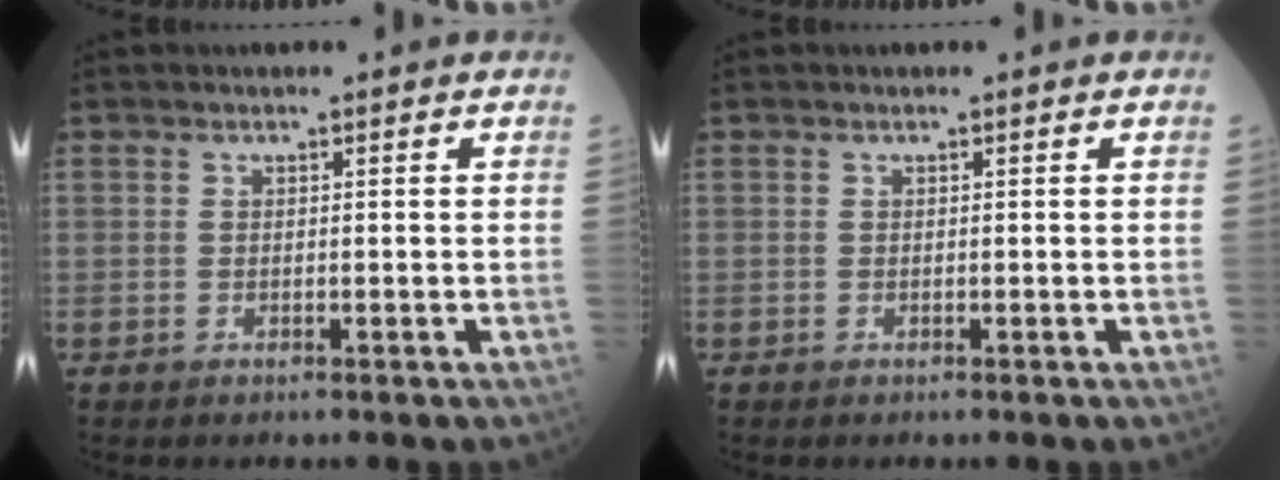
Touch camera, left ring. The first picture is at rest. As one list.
[{"total": 0.0}]